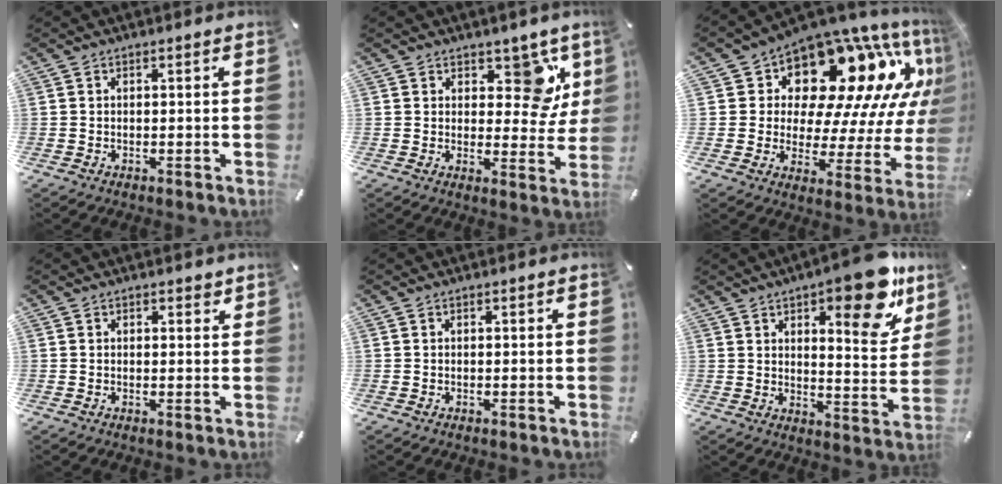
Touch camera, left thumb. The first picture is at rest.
{"total": 10.9, "force": [5.7, 6.4, 6.6], "torque": [-0.058, -0.041, 0.096]}
{"total": 19.1, "force": [11.6, 10.0, 11.3], "torque": [-0.144, -0.104, 0.190]}
{"total": 1.1, "force": [0.7, 0.7, 0.5], "torque": [-0.002, -0.001, 0.011]}
{"total": 0.0}
{"total": 16.1, "force": [10.2, 5.2, 11.2], "torque": [-0.141, -0.069, 0.162]}